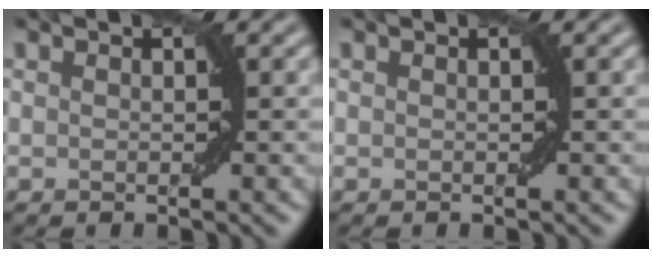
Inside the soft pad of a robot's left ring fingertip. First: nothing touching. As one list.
[{"total": 0.0}]